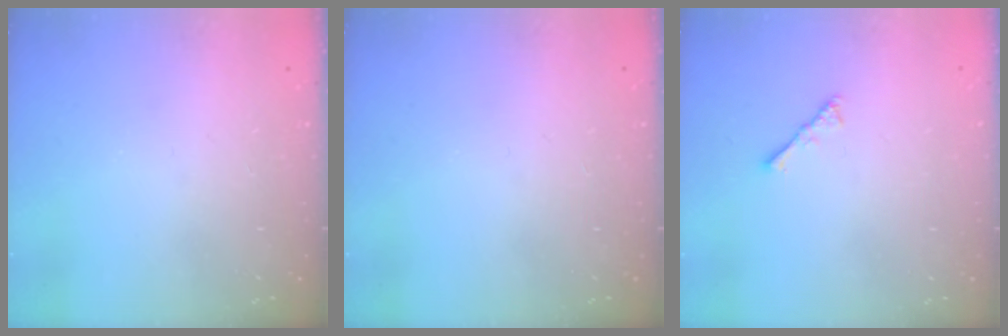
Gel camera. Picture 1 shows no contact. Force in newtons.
{"total": 0.0}
{"total": 2.1, "press": 2.1, "slide": 0.5}